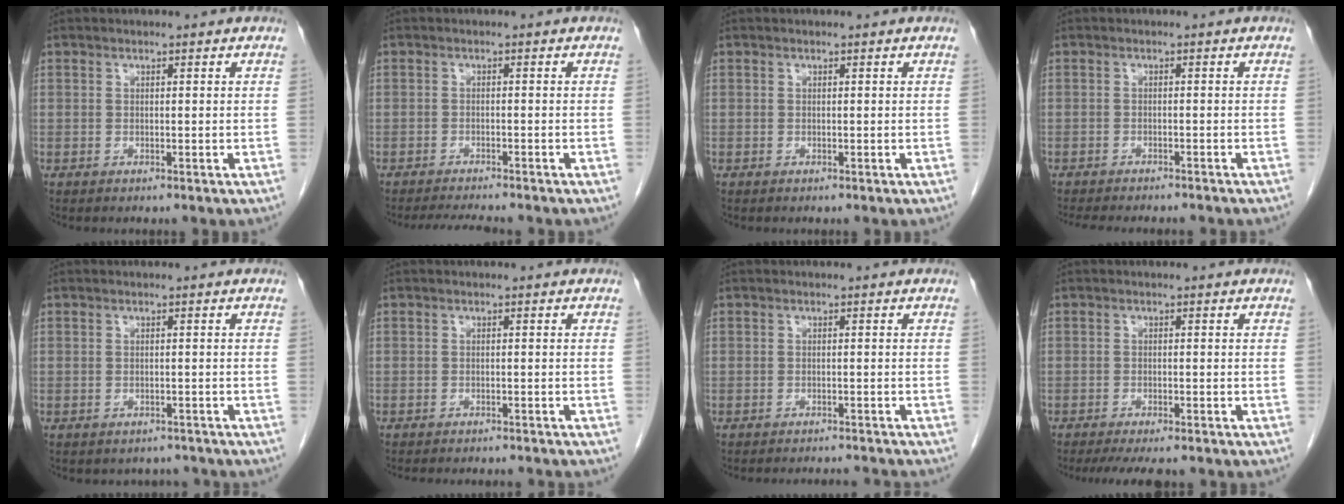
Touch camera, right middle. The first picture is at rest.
{"total": 5.1, "force": [-4.8, 0.1, 1.8], "torque": [-0.025, -0.012, -0.075]}
{"total": 0.0}
{"total": 11.2, "force": [-10.0, 1.9, 4.7], "torque": [-0.065, -0.015, -0.125]}
{"total": 3.4, "force": [-3.0, 1.6, -0.2], "torque": [0.005, 0.007, -0.037]}
{"total": 8.7, "force": [-8.0, 1.4, 3.2], "torque": [-0.035, -0.011, -0.095]}
{"total": 5.7, "force": [-5.7, 0.2, 1.0], "torque": [-0.008, -0.001, -0.068]}
{"total": 7.8, "force": [-6.7, 1.4, 3.7], "torque": [-0.048, -0.011, -0.096]}